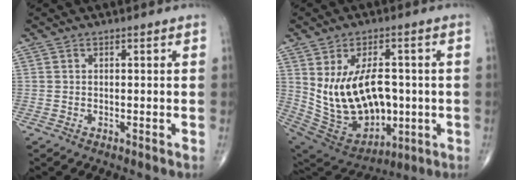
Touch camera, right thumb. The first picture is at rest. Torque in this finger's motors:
{"motor_torque": [2.09, 2.19, 0.53, -0.13, 0.15]}